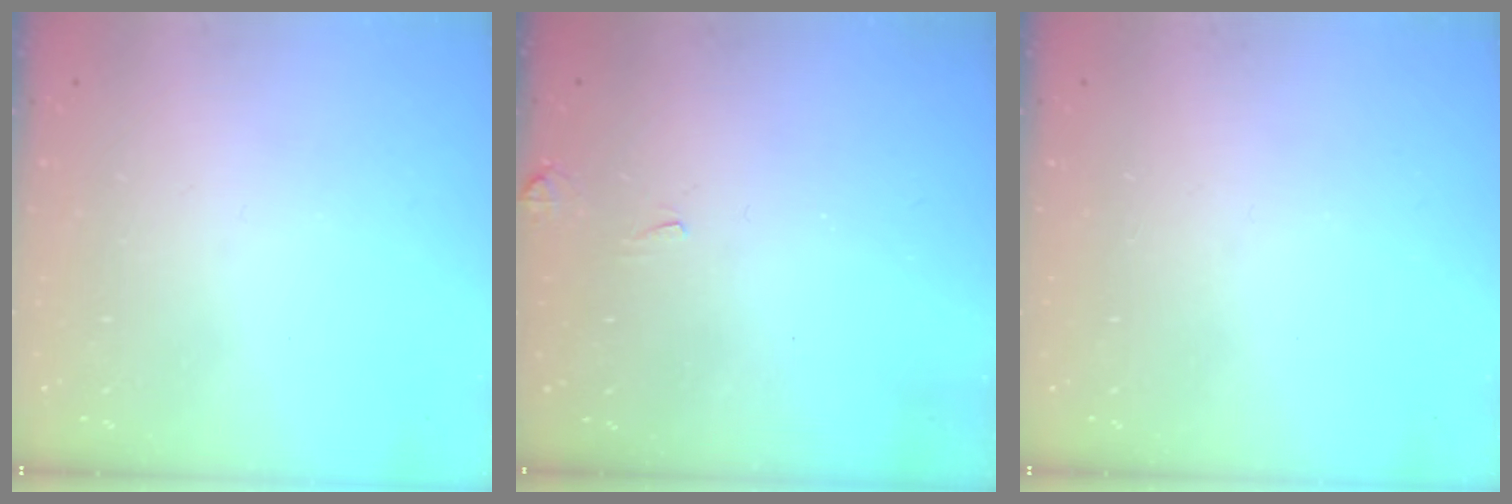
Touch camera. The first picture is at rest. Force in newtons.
{"total": 3.9, "press": 3.9, "slide": 0.4}
{"total": 0.0}